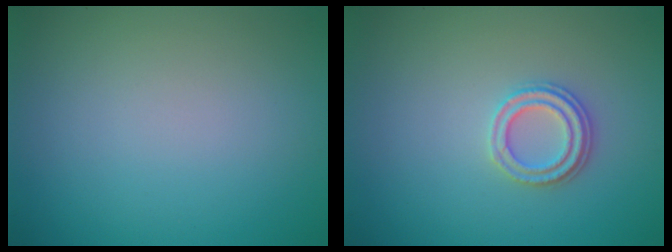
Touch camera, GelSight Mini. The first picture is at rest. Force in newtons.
{"total": 2.3, "press": 2.2, "slide": 0.8}